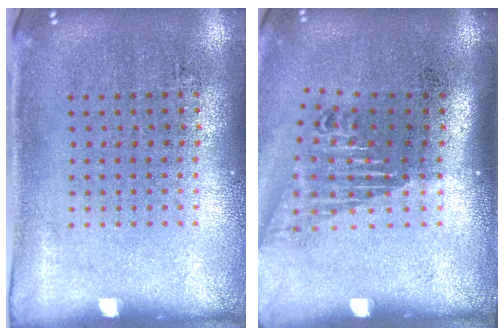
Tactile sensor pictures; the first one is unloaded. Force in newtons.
{"total": 1.7, "press": 1.3, "slide": 1.2}